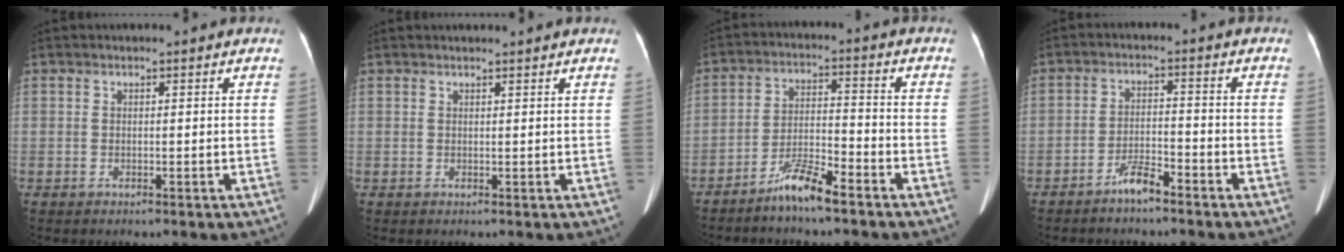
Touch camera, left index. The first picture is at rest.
{"total": 2.8, "force": [2.7, 0.1, 0.8], "torque": [-0.011, 0.014, 0.029]}
{"total": 6.5, "force": [-5.3, 0.3, 3.7], "torque": [-0.075, -0.012, -0.104]}
{"total": 4.5, "force": [-3.9, 0.6, 2.2], "torque": [-0.044, -0.006, -0.075]}